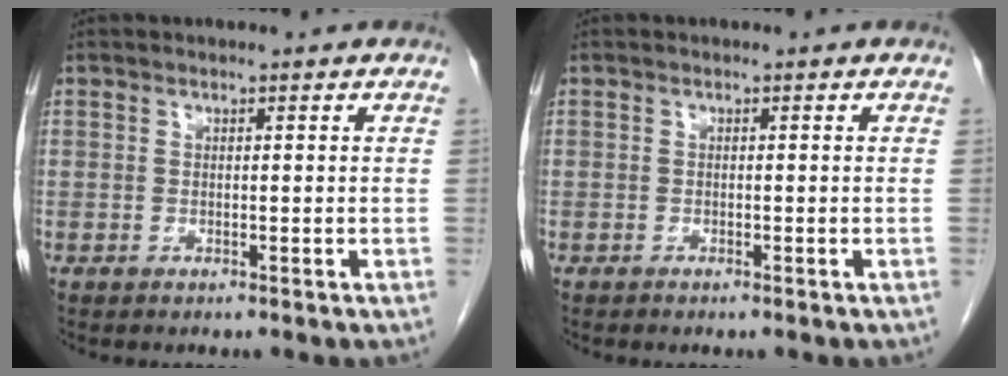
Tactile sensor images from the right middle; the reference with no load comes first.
{"total": 0.0}